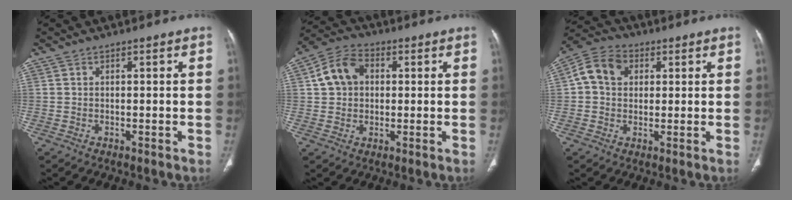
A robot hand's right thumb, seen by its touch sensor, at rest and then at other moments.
{"total": 8.5, "force": [1.5, 6.7, 5.1], "torque": [-0.084, 0.017, 0.018]}
{"total": 8.4, "force": [1.9, 6.6, 4.8], "torque": [-0.078, 0.015, 0.026]}